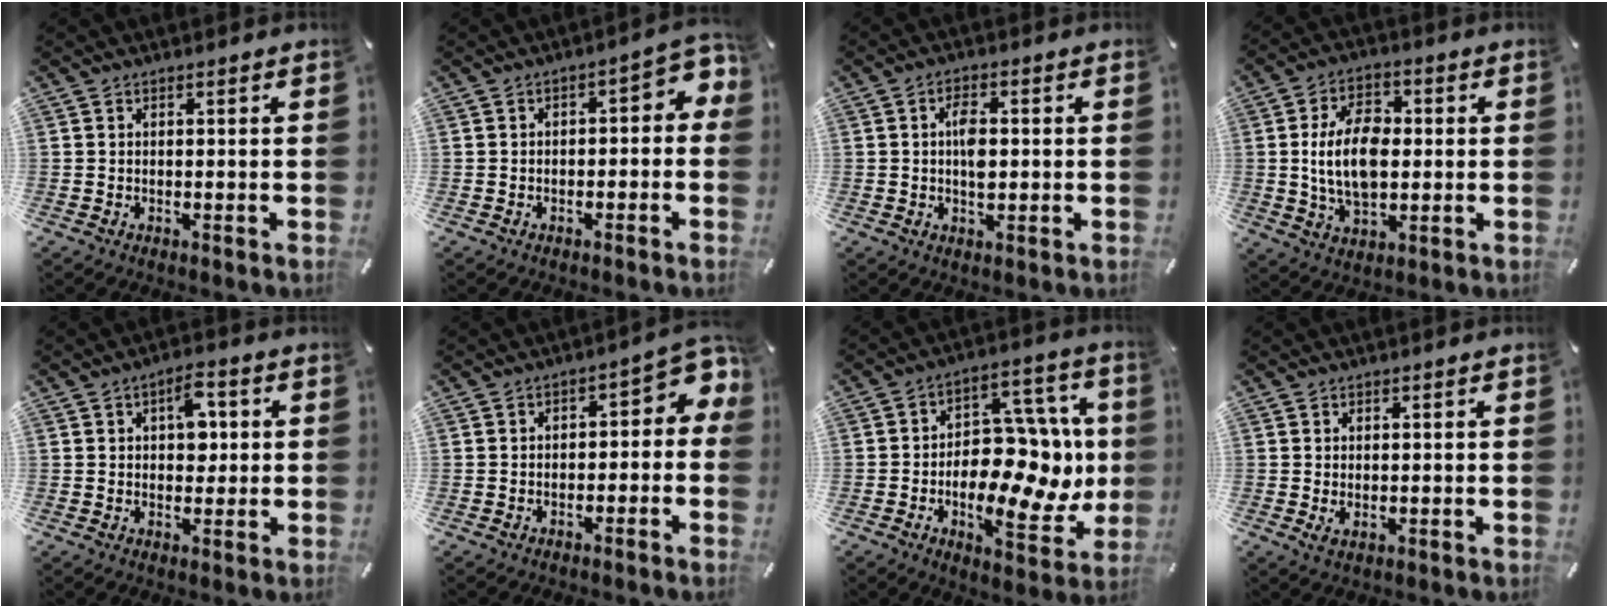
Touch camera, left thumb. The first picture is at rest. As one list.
[{"total": 5.2, "force": [-0.5, 2.9, 4.2], "torque": [-0.056, -0.001, -0.019]}, {"total": 4.8, "force": [0.2, 2.6, 4.1], "torque": [-0.080, 0.000, -0.002]}, {"total": 13.3, "force": [0.2, 8.5, 10.2], "torque": [-0.214, 0.003, -0.001]}, {"total": 6.8, "force": [1.4, 4.2, 5.2], "torque": [-0.055, -0.005, 0.015]}, {"total": 5.4, "force": [-0.1, 3.4, 4.2], "torque": [-0.056, -0.008, -0.009]}, {"total": 19.7, "force": [-2.6, 12.1, 15.4], "torque": [-0.202, -0.008, -0.032]}, {"total": 1.5, "force": [-0.1, 1.1, 1.0], "torque": [-0.011, 0.000, -0.002]}]